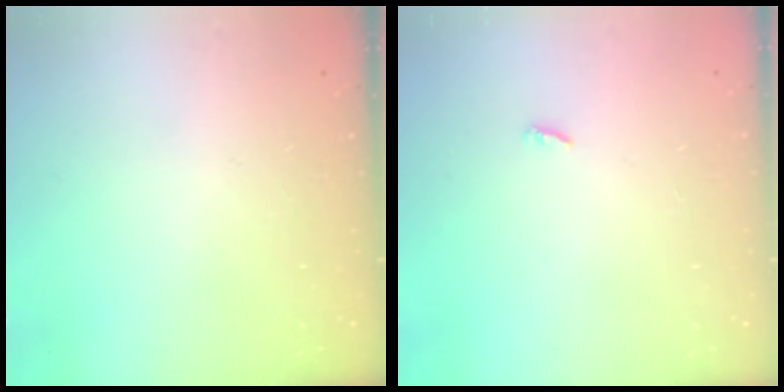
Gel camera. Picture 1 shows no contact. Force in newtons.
{"total": 2.3, "press": 2.3, "slide": 0.2}